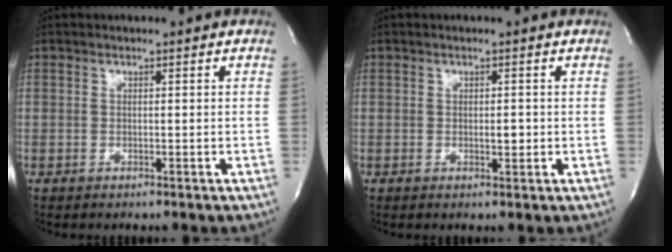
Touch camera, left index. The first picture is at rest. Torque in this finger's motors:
{"motor_torque": [0.18, 0.08, 0.00, 0.03]}